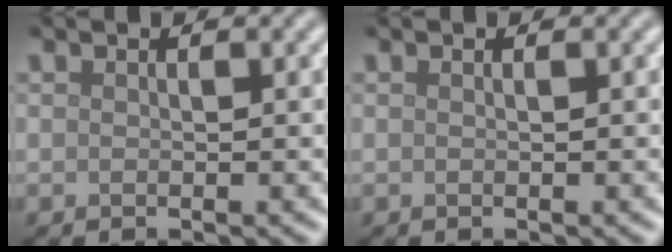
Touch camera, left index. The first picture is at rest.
{"total": 0.0}